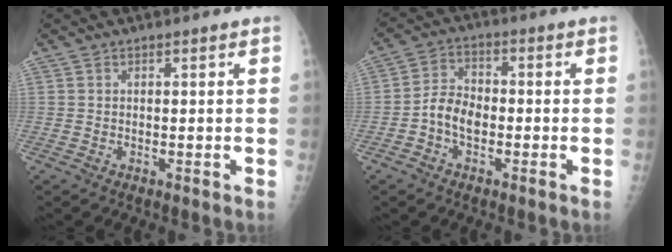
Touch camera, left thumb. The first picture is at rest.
{"total": 6.2, "force": [-2.0, 4.2, 4.1], "torque": [-0.063, 0.023, -0.048]}